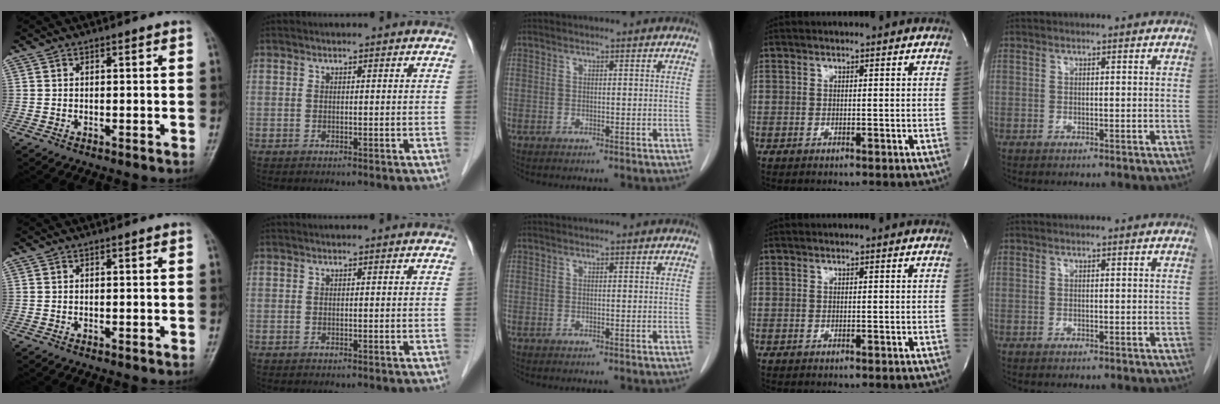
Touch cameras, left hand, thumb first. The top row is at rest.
{}